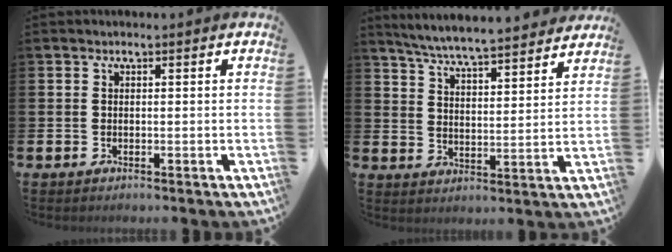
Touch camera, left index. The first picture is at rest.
{"total": 6.4, "force": [6.3, 0.0, 1.5], "torque": [-0.055, -0.045, 0.109]}